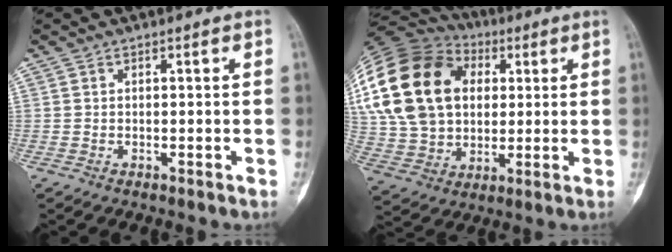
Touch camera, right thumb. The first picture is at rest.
{"total": 28.4, "force": [6.5, 20.6, 18.4], "torque": [-0.386, 0.044, 0.129]}